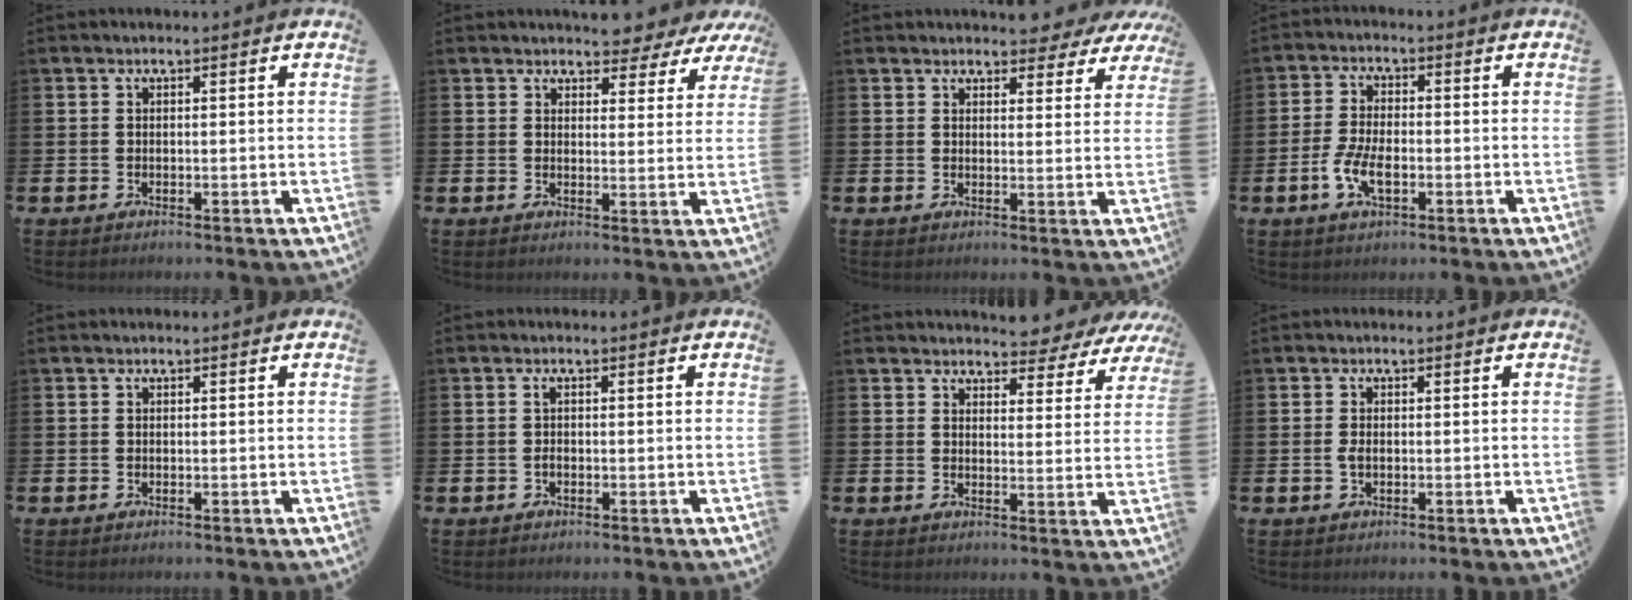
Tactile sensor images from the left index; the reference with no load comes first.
{"total": 3.8, "force": [3.7, 1.1, 0.0], "torque": [0.002, -0.031, 0.061]}
{"total": 3.0, "force": [2.8, 1.1, 0.0], "torque": [0.006, -0.017, 0.047]}
{"total": 5.1, "force": [-1.5, 2.4, 4.3], "torque": [-0.085, 0.002, -0.029]}
{"total": 0.0}
{"total": 1.1, "force": [-0.1, 0.5, 0.9], "torque": [-0.021, 0.003, -0.002]}
{"total": 3.4, "force": [3.2, 1.1, -0.2], "torque": [0.005, -0.032, 0.051]}
{"total": 1.4, "force": [-0.2, 0.7, 1.2], "torque": [-0.026, 0.003, -0.003]}